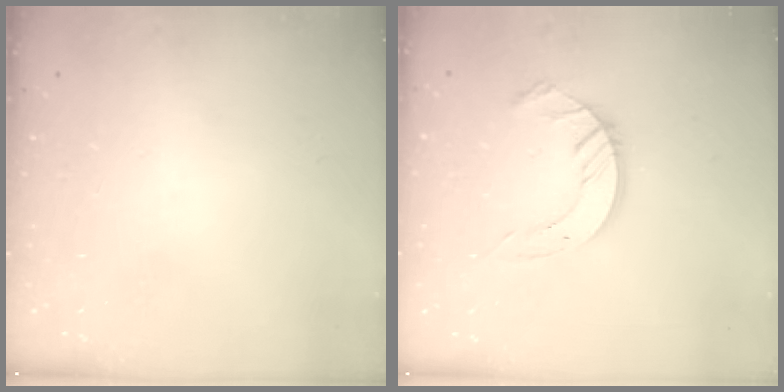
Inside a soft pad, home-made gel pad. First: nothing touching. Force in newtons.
{"total": 8.8, "press": 8.8, "slide": 0.9}